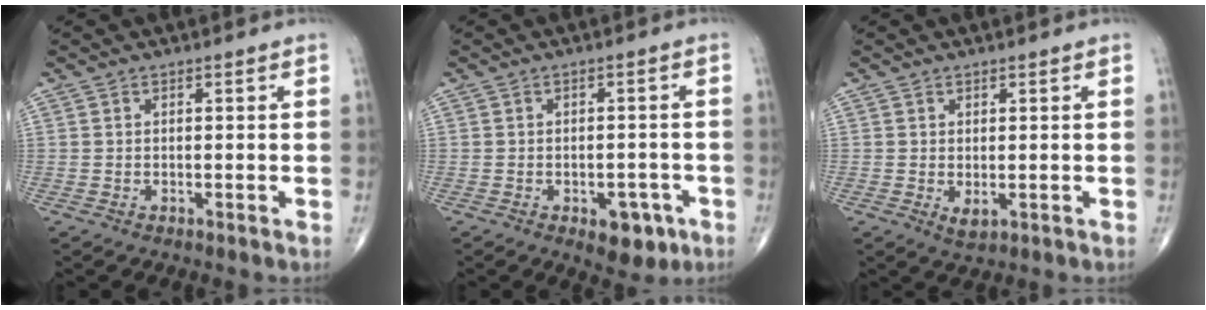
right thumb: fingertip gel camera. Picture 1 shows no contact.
{"total": 6.0, "force": [-2.8, 3.4, 4.1], "torque": [-0.028, 0.013, -0.029]}
{"total": 1.9, "force": [-0.1, 1.0, 1.6], "torque": [-0.026, -0.004, 0.003]}